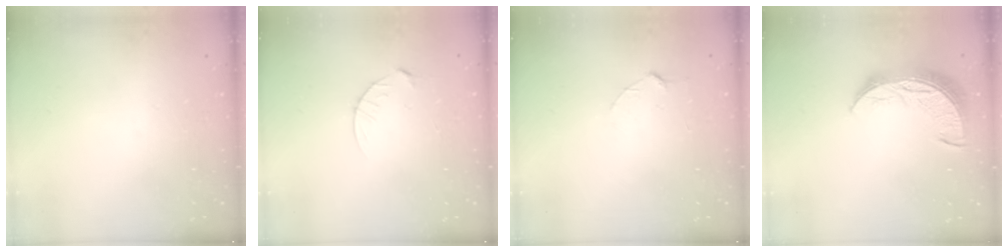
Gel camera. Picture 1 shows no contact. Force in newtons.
{"total": 4.1, "press": 4.1, "slide": 0.5}
{"total": 2.9, "press": 2.9, "slide": 0.3}
{"total": 11.2, "press": 11.1, "slide": 0.9}